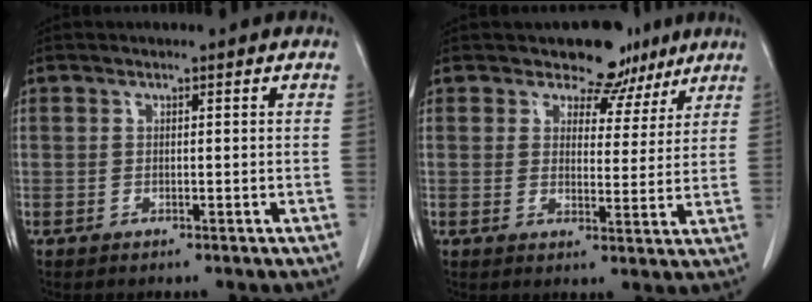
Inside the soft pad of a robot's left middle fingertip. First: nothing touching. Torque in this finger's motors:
{"motor_torque": [0.50, -0.42, 0.02, 0.01]}